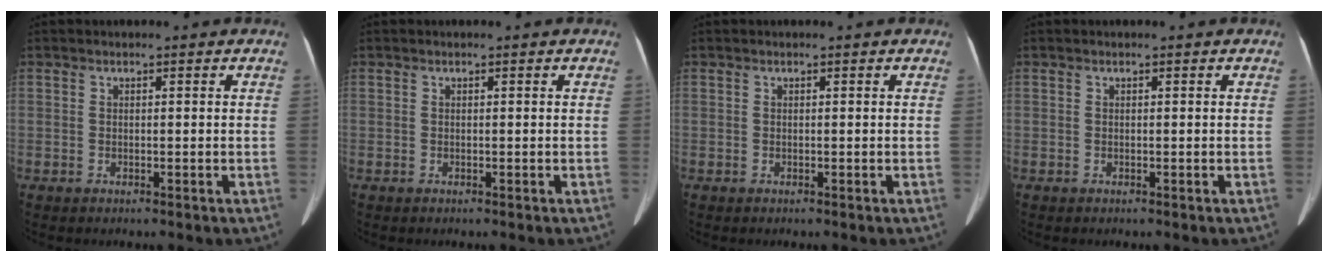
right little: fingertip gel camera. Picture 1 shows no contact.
{"total": 0.0}
{"total": 0.0}
{"total": 0.0}